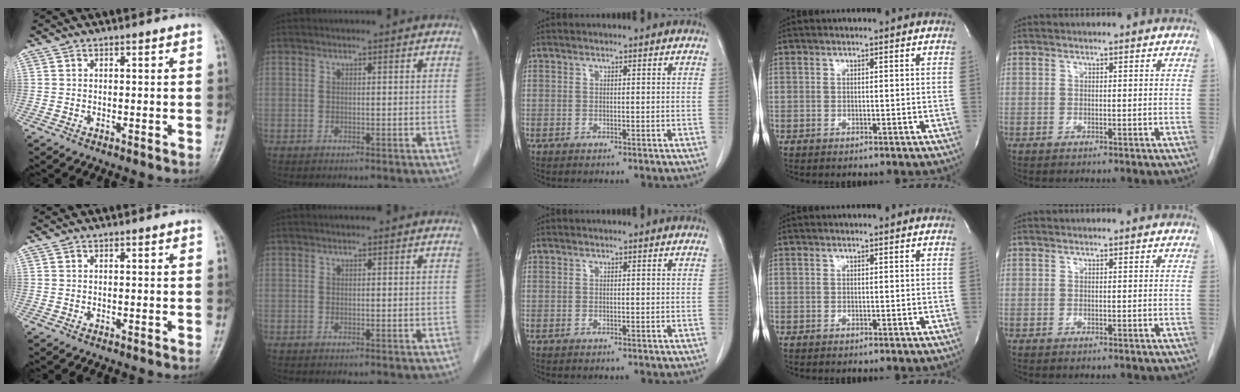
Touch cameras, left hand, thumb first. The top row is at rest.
{}